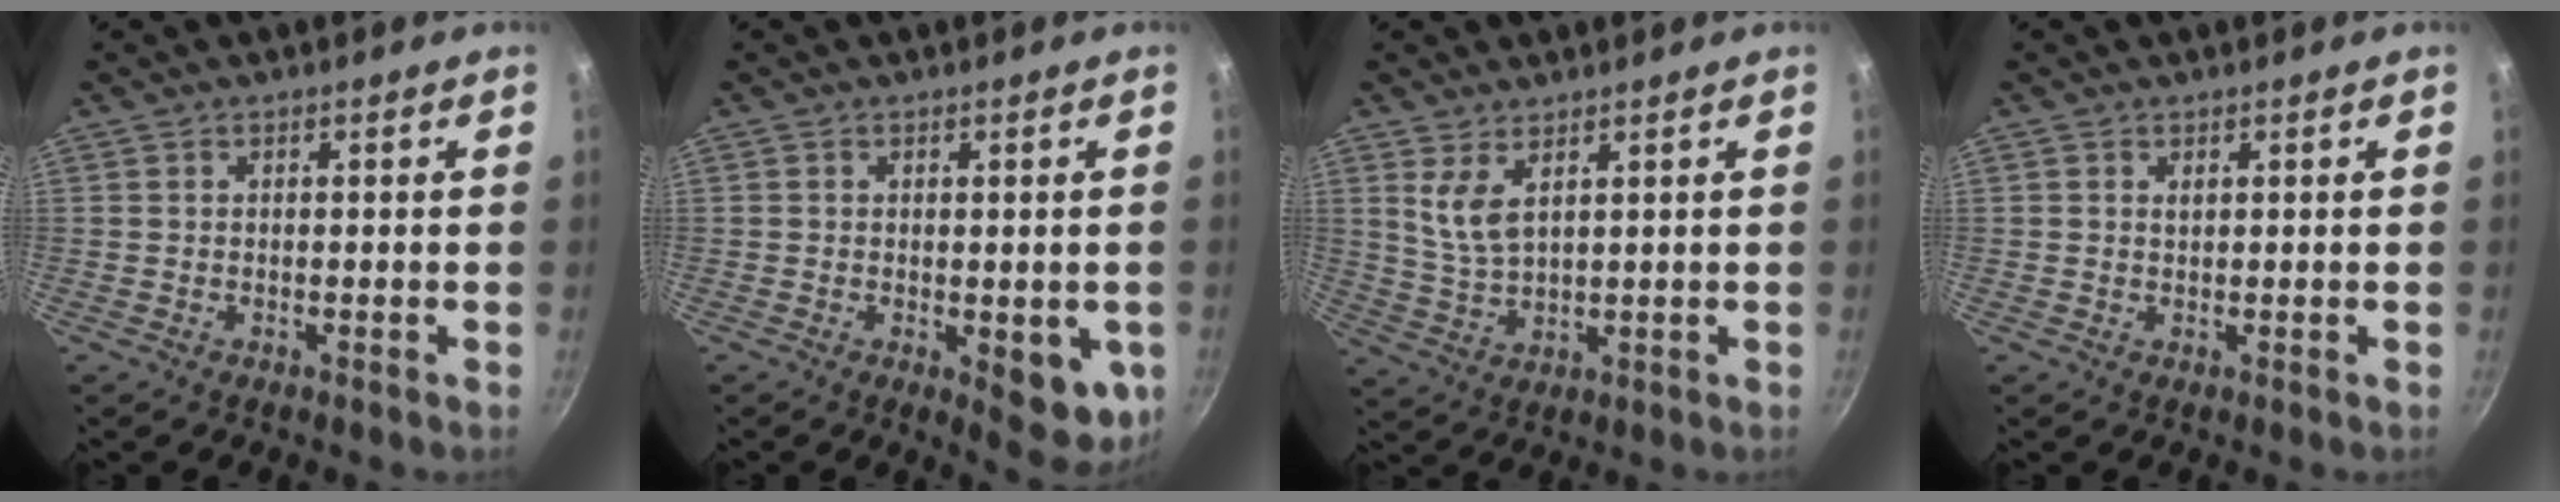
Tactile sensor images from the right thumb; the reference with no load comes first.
{"total": 6.9, "force": [-1.1, 3.6, 5.8], "torque": [-0.053, -0.003, -0.007]}
{"total": 5.5, "force": [2.8, 2.4, 4.1], "torque": [-0.075, -0.031, 0.062]}
{"total": 0.7, "force": [0.5, 0.4, 0.4], "torque": [-0.007, 0.000, 0.010]}